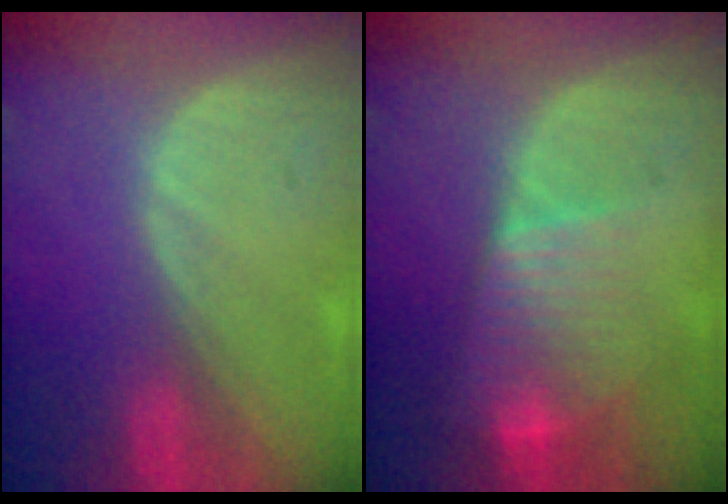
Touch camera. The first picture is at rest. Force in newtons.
{"total": 7.9, "press": 6.7, "slide": 4.2}